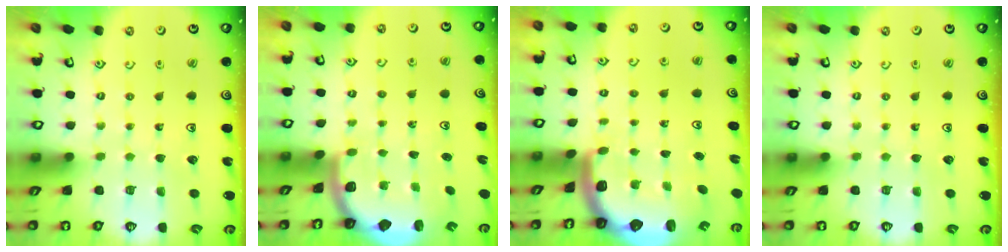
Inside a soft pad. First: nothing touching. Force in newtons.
{"total": 1.9, "press": 1.8, "slide": 0.5}
{"total": 2.9, "press": 2.6, "slide": 1.4}
{"total": 0.0}